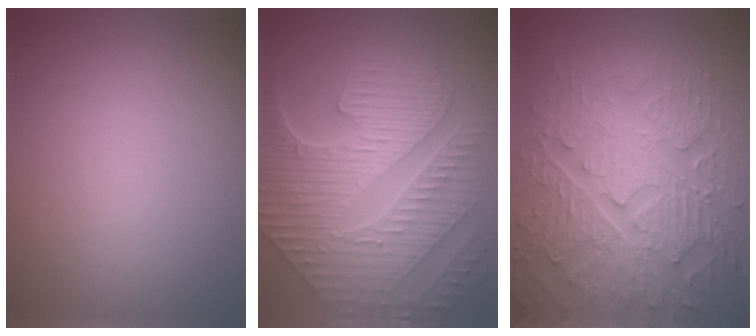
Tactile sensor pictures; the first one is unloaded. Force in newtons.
{"total": 10.2, "press": 6.9, "slide": 7.4}
{"total": 8.8, "press": 6.5, "slide": 6.0}